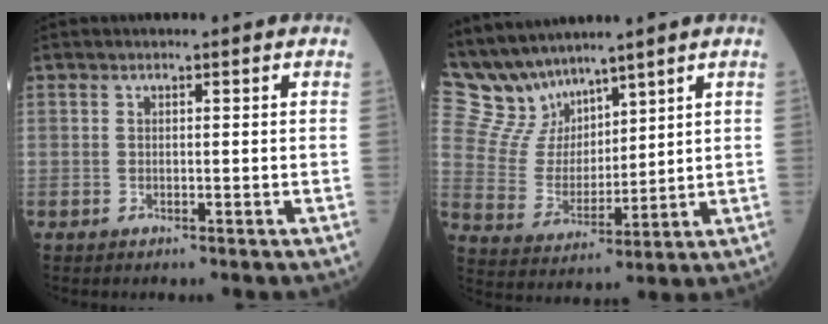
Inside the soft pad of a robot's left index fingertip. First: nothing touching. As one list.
[{"total": 9.5, "force": [8.7, 3.6, 1.3], "torque": [-0.053, 0.027, 0.192]}]